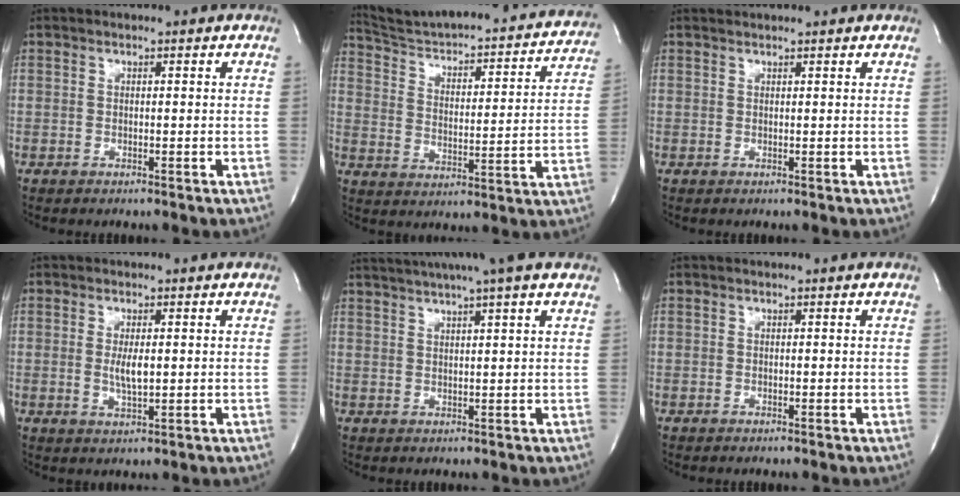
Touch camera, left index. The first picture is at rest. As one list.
[{"total": 25.4, "force": [23.5, 3.8, 8.8], "torque": [-0.129, -0.047, 0.306]}, {"total": 3.2, "force": [3.1, 0.1, 0.7], "torque": [-0.009, 0.022, 0.038]}, {"total": 3.2, "force": [0.1, 0.7, 3.1], "torque": [-0.060, -0.008, 0.002]}, {"total": 10.7, "force": [8.7, -0.9, 6.2], "torque": [-0.108, 0.025, 0.112]}, {"total": 0.0}]